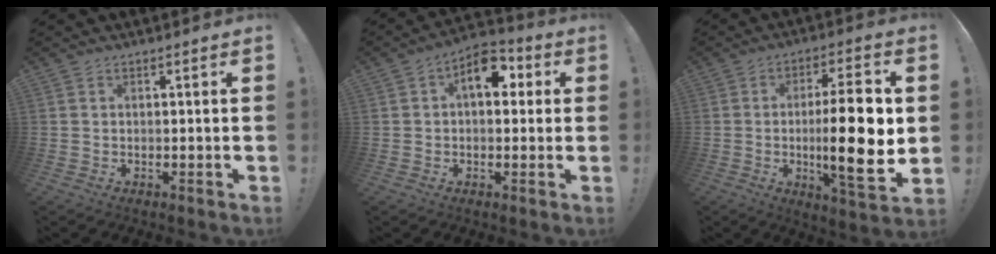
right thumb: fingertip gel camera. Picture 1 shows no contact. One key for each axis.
{"total": 9.8, "fx": 2.9, "fy": 5.6, "fz": 7.5, "tx": -0.103, "ty": -0.003, "tz": 0.049}
{"total": 19.4, "fx": -0.5, "fy": 4.6, "fz": 18.8, "tx": -0.305, "ty": -0.009, "tz": -0.012}